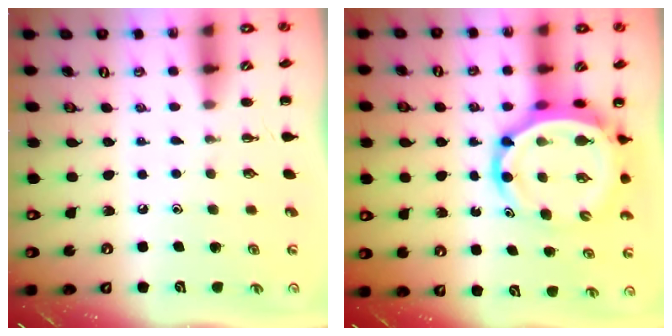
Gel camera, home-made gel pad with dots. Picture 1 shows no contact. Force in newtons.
{"total": 10.0, "press": 9.6, "slide": 3.0}